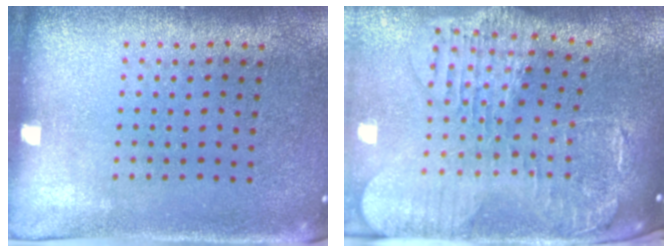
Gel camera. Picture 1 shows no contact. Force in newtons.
{"total": 3.0, "press": 2.5, "slide": 1.7}